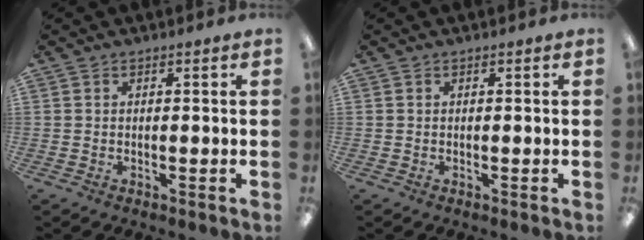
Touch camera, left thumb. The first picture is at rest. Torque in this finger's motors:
{"motor_torque": [-0.01, 0.01, 0.00, 0.00, 0.00]}